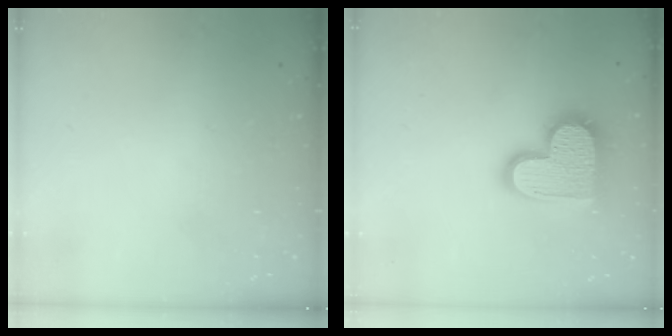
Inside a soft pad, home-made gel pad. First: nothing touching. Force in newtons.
{"total": 17.6, "press": 17.5, "slide": 1.3}